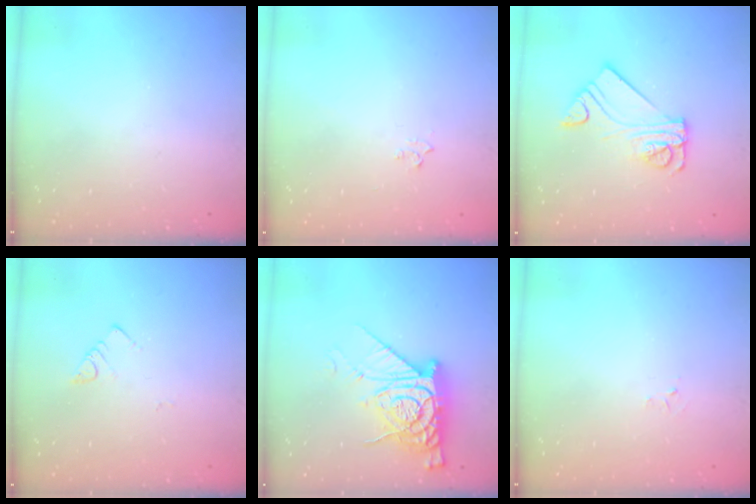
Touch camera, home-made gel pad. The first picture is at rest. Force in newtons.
{"total": 2.9, "press": 2.8, "slide": 0.4}
{"total": 11.4, "press": 11.3, "slide": 1.2}
{"total": 2.7, "press": 2.6, "slide": 0.5}
{"total": 13.0, "press": 12.9, "slide": 1.0}
{"total": 2.6, "press": 2.6, "slide": 0.4}